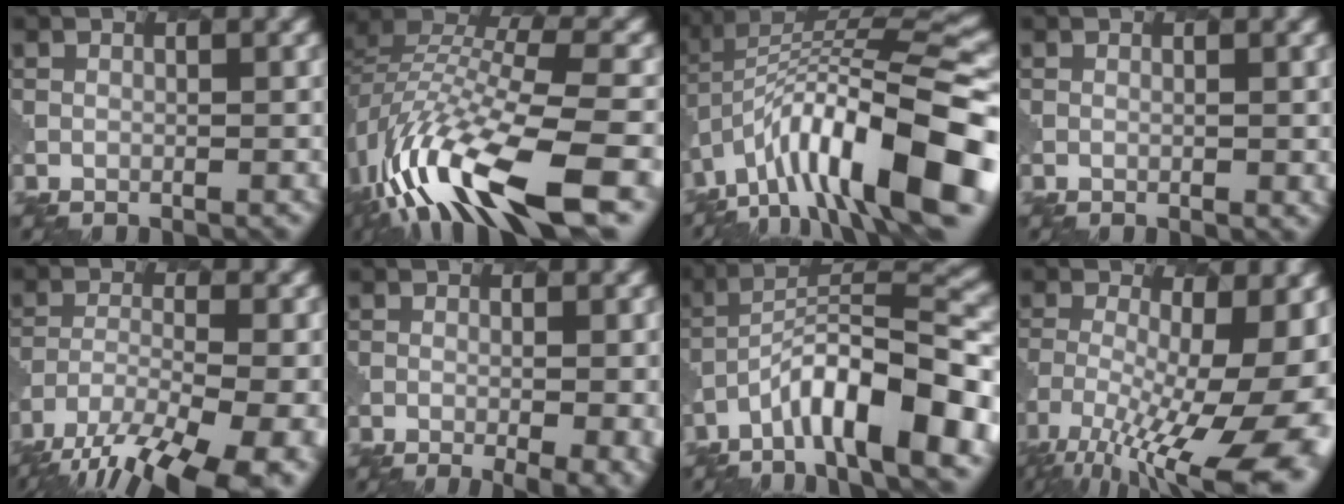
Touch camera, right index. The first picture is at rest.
{"total": 14.4, "force": [-8.3, 4.7, 10.7], "torque": [-0.236, 0.003, -0.143]}
{"total": 14.7, "force": [-5.5, 5.3, 12.5], "torque": [-0.205, 0.039, -0.104]}
{"total": 0.9, "force": [0.2, 0.2, 0.9], "torque": [-0.007, 0.002, 0.006]}
{"total": 15.3, "force": [-11.4, 6.0, 8.3], "torque": [-0.138, -0.042, -0.141]}
{"total": 5.9, "force": [-1.2, 2.5, 5.2], "torque": [-0.027, 0.003, -0.005]}
{"total": 10.7, "force": [-5.5, 2.9, 8.7], "torque": [-0.144, 0.021, -0.099]}
{"total": 16.9, "force": [-6.7, 6.5, 14.1], "torque": [-0.224, -0.022, -0.083]}